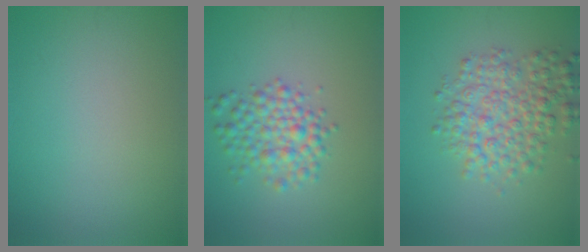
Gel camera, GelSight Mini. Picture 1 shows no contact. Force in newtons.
{"total": 3.6, "press": 3.6, "slide": 0.1}
{"total": 5.2, "press": 5.2, "slide": 0.2}